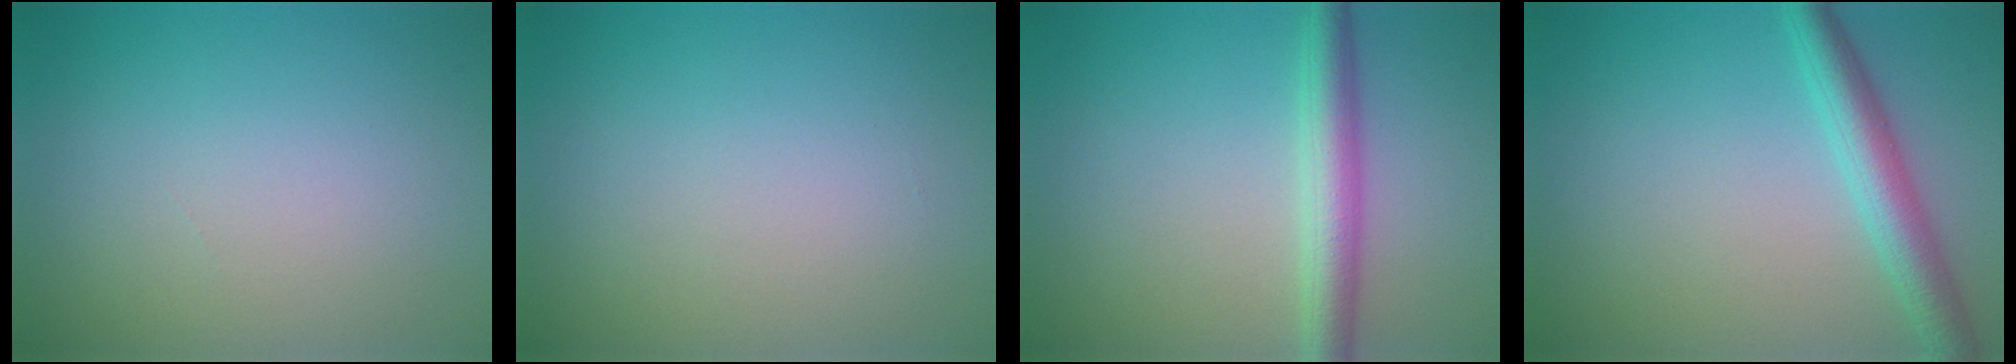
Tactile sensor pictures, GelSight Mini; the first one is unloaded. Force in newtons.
{"total": 0.0}
{"total": 3.9, "press": 3.9, "slide": 0.1}
{"total": 4.2, "press": 4.2, "slide": 0.1}